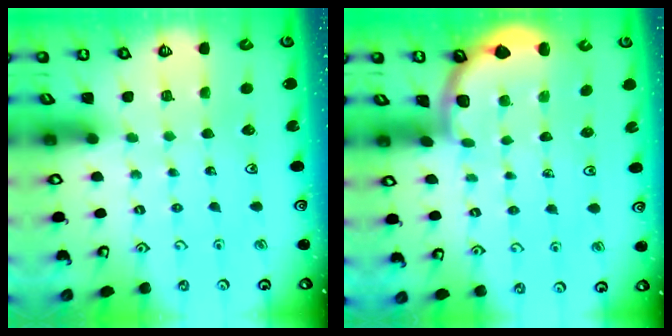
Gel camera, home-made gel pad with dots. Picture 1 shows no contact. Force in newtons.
{"total": 1.9, "press": 1.9, "slide": 0.0}